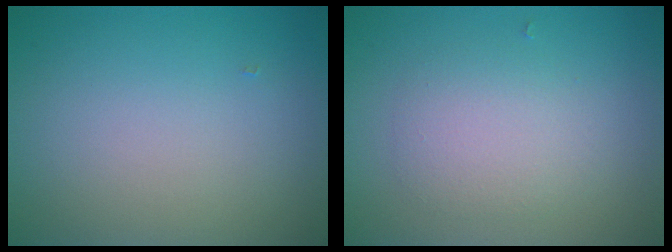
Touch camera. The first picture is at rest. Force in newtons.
{"total": 3.0, "press": 3.0, "slide": 0.1}